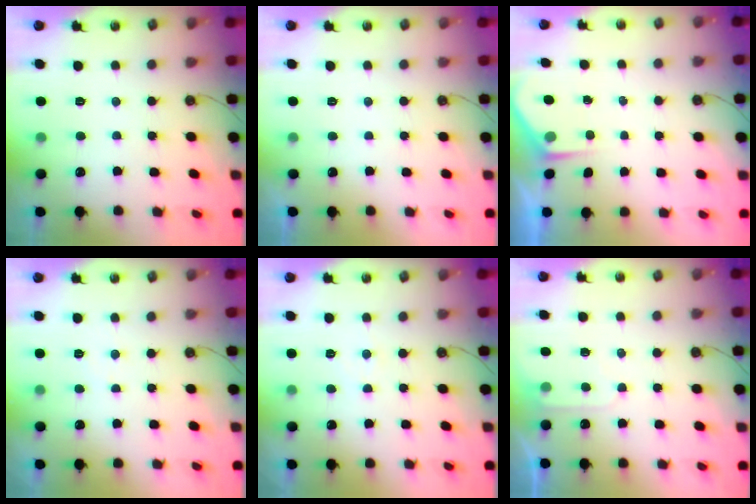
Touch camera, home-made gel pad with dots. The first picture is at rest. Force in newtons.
{"total": 0.0}
{"total": 2.7, "press": 2.7, "slide": 0.3}
{"total": 3.6, "press": 3.5, "slide": 0.5}
{"total": 3.5, "press": 3.5, "slide": 0.5}
{"total": 6.8, "press": 6.8, "slide": 0.7}